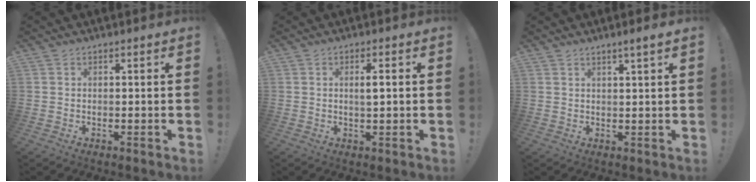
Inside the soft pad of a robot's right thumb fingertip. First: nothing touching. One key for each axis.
{"total": 2.2, "fx": 0.7, "fy": 0.3, "fz": 2.1, "tx": -0.026, "ty": -0.006, "tz": 0.007}
{"total": 2.8, "fx": 1.8, "fy": -0.1, "fz": 2.1, "tx": -0.033, "ty": -0.009, "tz": 0.027}